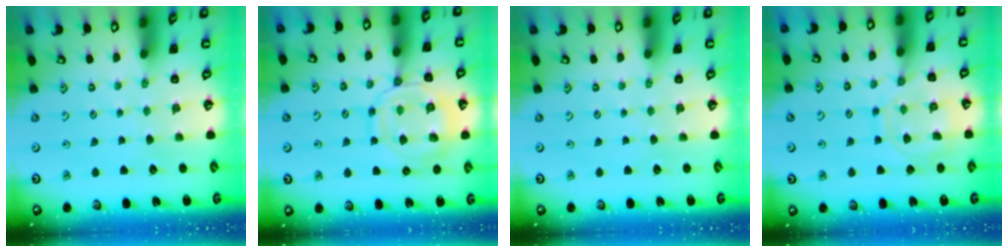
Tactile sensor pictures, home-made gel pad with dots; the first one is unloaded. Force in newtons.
{"total": 12.9, "press": 12.8, "slide": 1.3}
{"total": 0.0}
{"total": 11.5, "press": 11.4, "slide": 1.0}